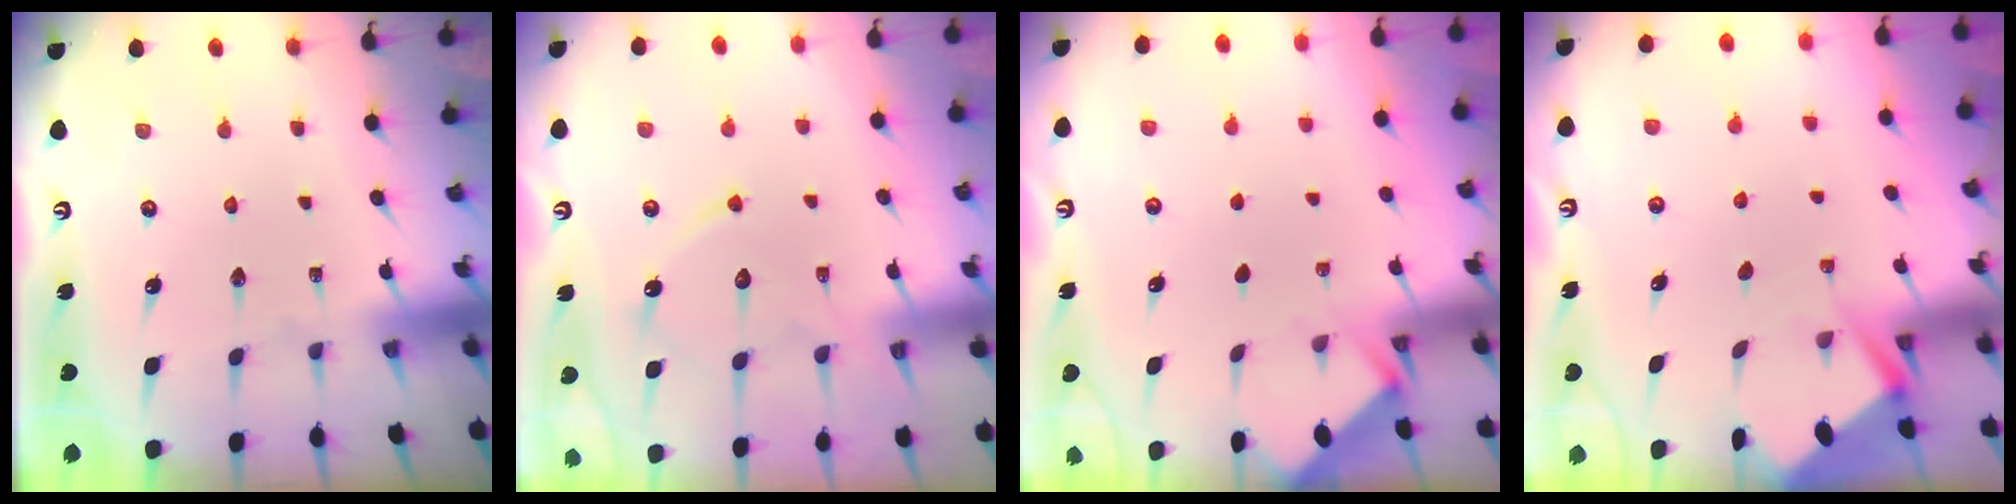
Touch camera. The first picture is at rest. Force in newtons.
{"total": 12.9, "press": 12.8, "slide": 1.3}
{"total": 2.5, "press": 2.4, "slide": 0.4}
{"total": 2.9, "press": 2.8, "slide": 0.4}